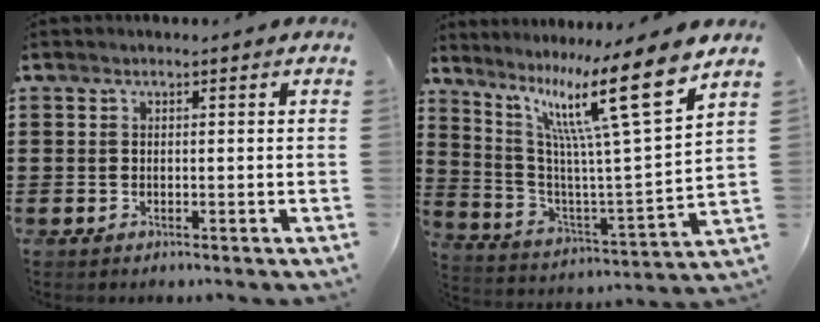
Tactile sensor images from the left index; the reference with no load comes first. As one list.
[{"total": 15.5, "force": [9.5, 1.7, 12.1], "torque": [-0.235, -0.048, 0.144]}]